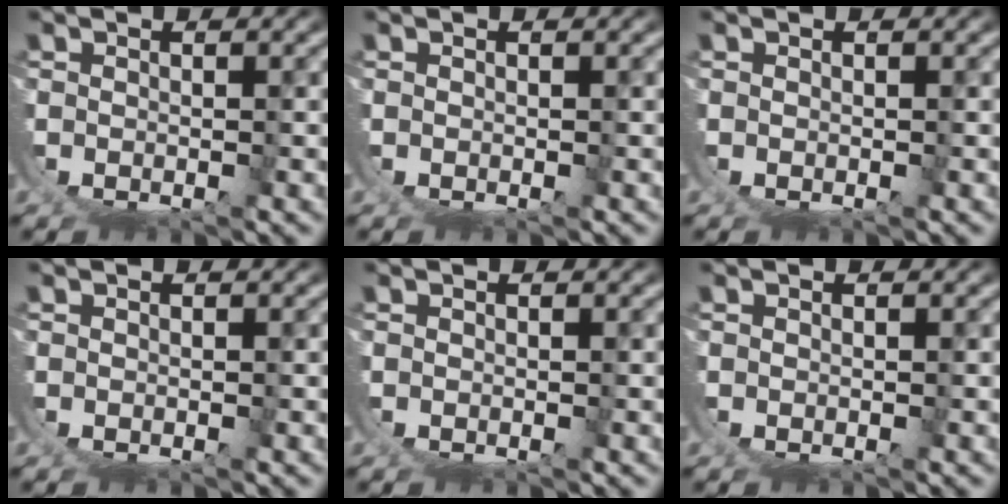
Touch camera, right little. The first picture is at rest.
{"total": 0.0}
{"total": 0.0}
{"total": 0.0}
{"total": 0.0}
{"total": 0.0}